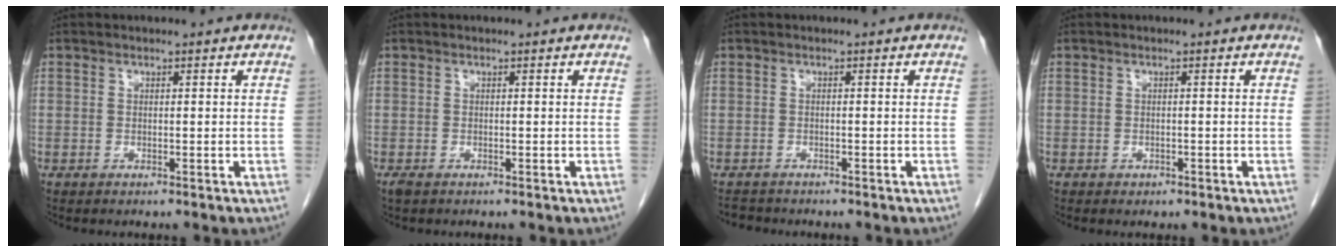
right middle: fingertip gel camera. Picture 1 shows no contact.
{"total": 1.1, "force": [-0.8, 0.5, 0.6], "torque": [-0.019, -0.004, -0.012]}
{"total": 1.8, "force": [-1.8, 0.5, 0.0], "torque": [-0.003, -0.006, -0.029]}
{"total": 0.8, "force": [-0.4, 0.7, 0.3], "torque": [-0.006, 0.002, -0.001]}